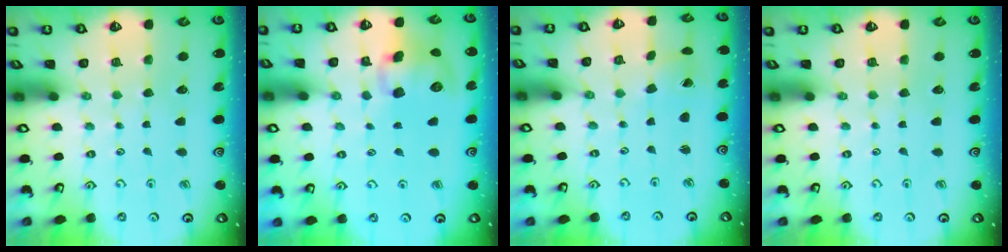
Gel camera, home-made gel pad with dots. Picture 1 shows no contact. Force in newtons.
{"total": 11.2, "press": 11.0, "slide": 2.1}
{"total": 1.6, "press": 1.6, "slide": 0.3}
{"total": 0.0}